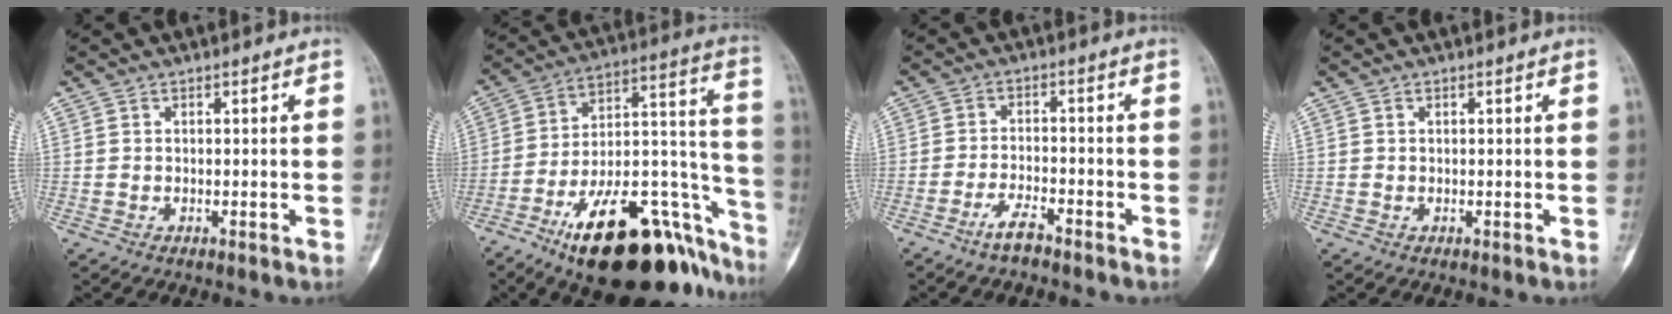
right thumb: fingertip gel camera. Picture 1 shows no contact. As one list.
[{"total": 31.9, "force": [-18.5, 12.7, 22.7], "torque": [-0.237, 0.109, -0.281]}, {"total": 4.2, "force": [-3.4, 1.1, 2.2], "torque": [-0.044, 0.022, -0.065]}, {"total": 0.0}]